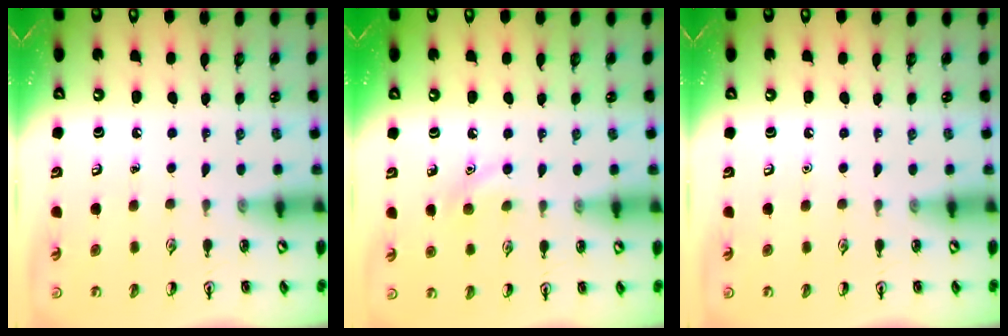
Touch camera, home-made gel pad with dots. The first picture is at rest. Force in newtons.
{"total": 7.0, "press": 6.7, "slide": 2.0}
{"total": 0.0}